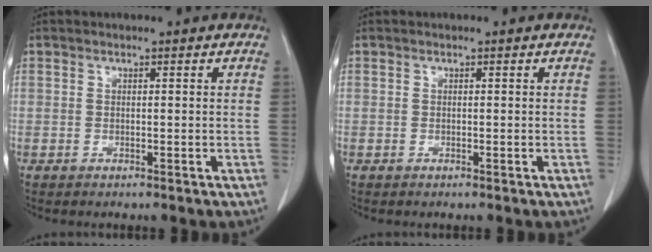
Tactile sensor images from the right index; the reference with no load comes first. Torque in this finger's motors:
{"motor_torque": [0.00, 0.00, 0.00, 0.00]}